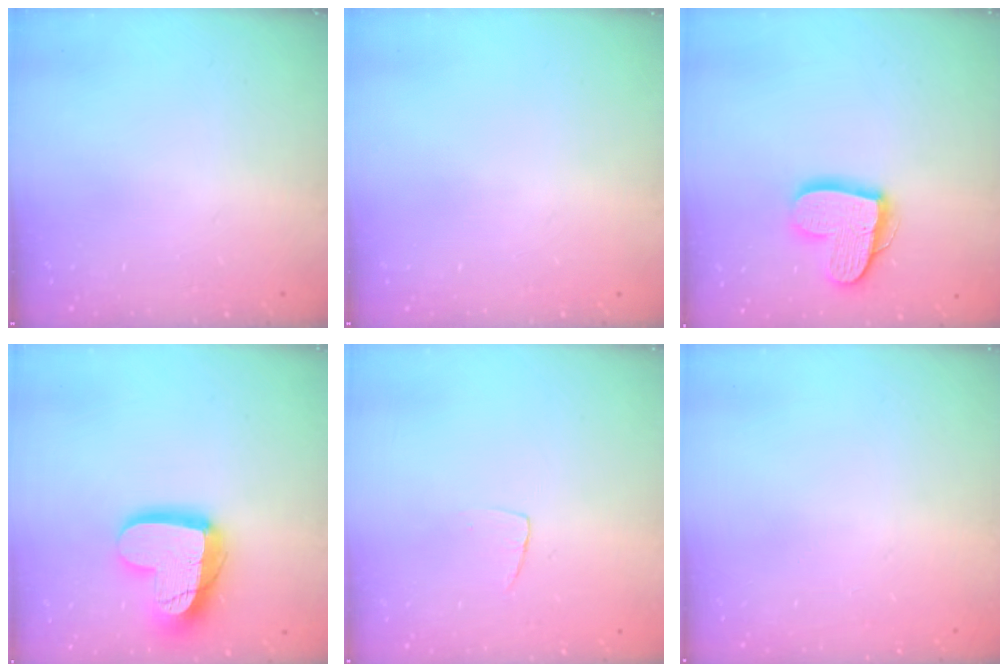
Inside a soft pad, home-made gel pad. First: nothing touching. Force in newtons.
{"total": 0.0}
{"total": 15.0, "press": 14.9, "slide": 1.1}
{"total": 17.4, "press": 17.4, "slide": 1.6}
{"total": 3.3, "press": 3.3, "slide": 0.2}
{"total": 0.0}